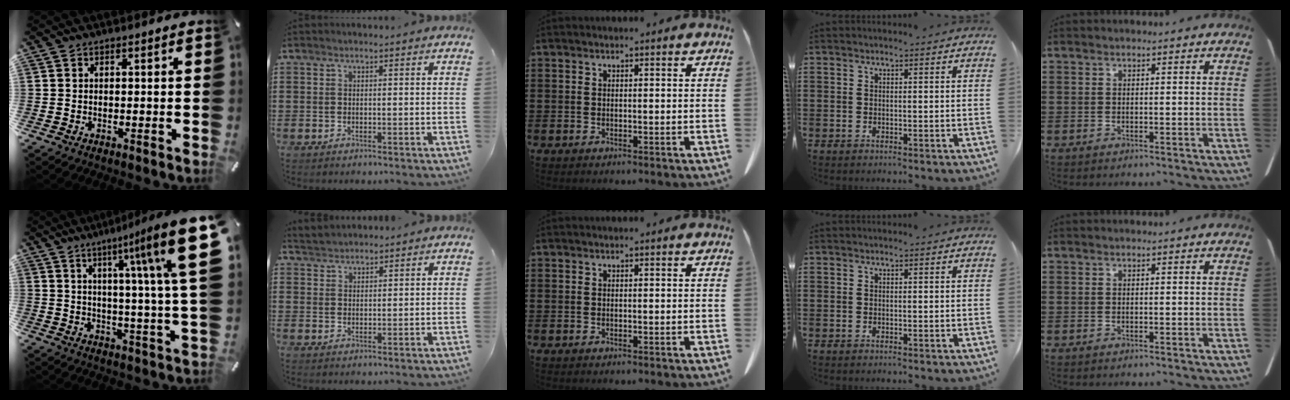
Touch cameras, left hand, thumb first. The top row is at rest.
{"thumb": {"total": 20.5, "force": [7.8, 2.5, 18.8], "torque": [-0.271, -0.044, 0.106]}, "index": {"total": 2.5, "force": [2.4, 0.5, -0.3], "torque": [-0.003, -0.001, 0.048]}}